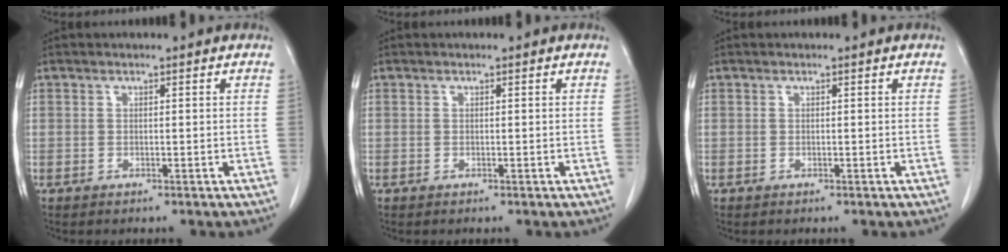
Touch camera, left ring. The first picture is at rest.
{"total": 0.0}
{"total": 0.0}